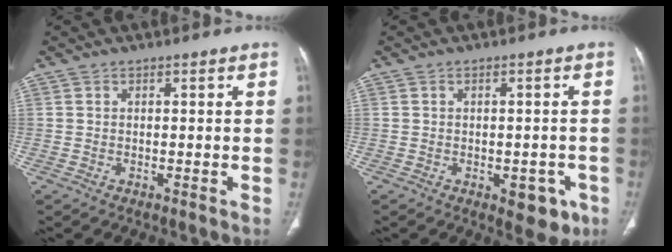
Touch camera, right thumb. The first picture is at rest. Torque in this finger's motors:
{"motor_torque": [1.06, 0.36, -0.17, 0.11, 0.10]}